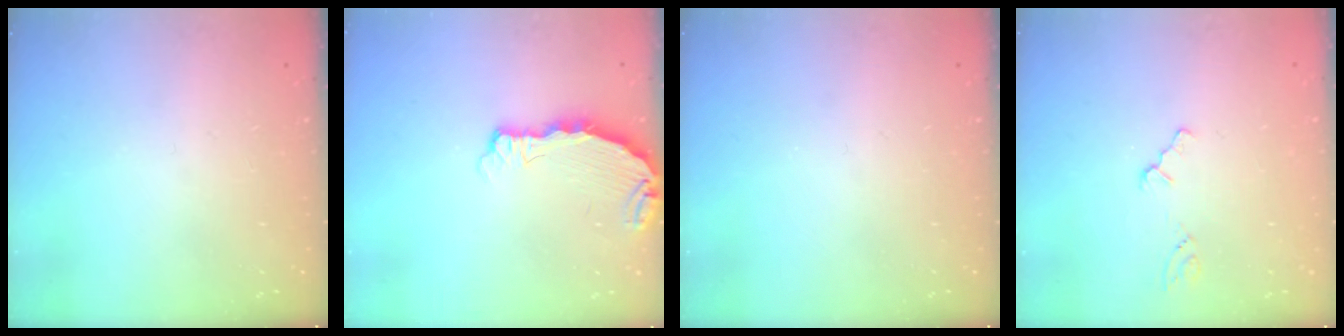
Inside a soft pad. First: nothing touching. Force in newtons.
{"total": 5.0, "press": 4.9, "slide": 0.6}
{"total": 0.0}
{"total": 0.0}